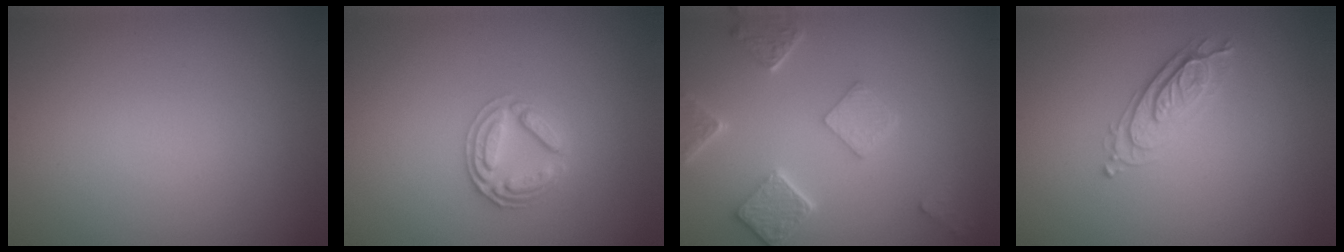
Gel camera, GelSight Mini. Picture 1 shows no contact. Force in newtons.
{"total": 2.6, "press": 2.5, "slide": 0.6}
{"total": 4.6, "press": 3.6, "slide": 2.8}
{"total": 2.2, "press": 2.2, "slide": 0.4}